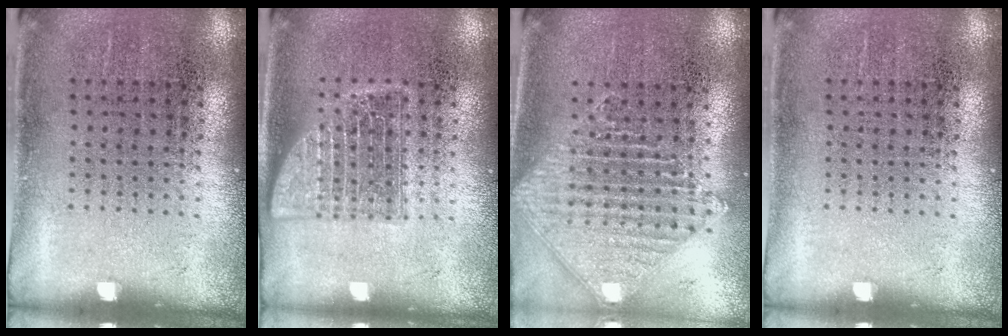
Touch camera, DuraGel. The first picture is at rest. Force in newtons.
{"total": 1.8, "press": 1.7, "slide": 0.3}
{"total": 1.3, "press": 1.2, "slide": 0.5}
{"total": 0.0}